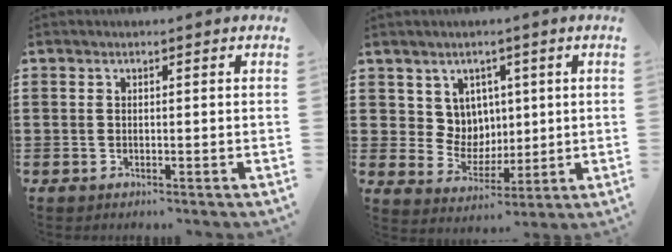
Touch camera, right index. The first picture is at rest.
{"total": 6.3, "force": [3.0, 5.4, 1.1], "torque": [-0.045, -0.004, 0.056]}